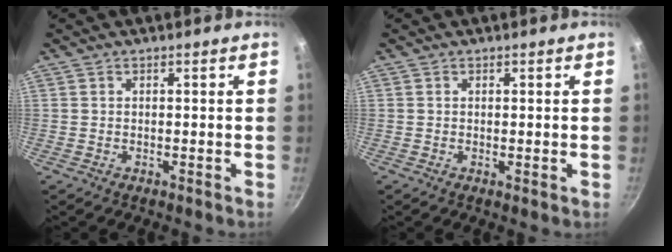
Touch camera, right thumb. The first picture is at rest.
{"total": 0.8, "force": [0.0, 0.2, 0.8], "torque": [-0.016, -0.005, 0.001]}